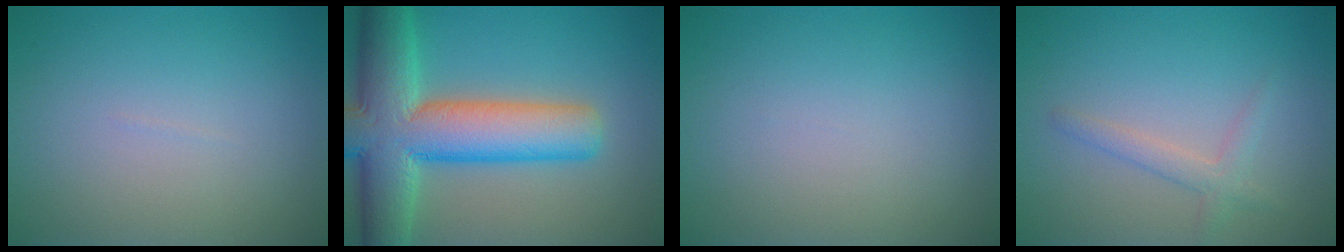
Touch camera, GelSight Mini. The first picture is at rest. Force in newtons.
{"total": 12.2, "press": 12.2, "slide": 0.6}
{"total": 0.0}
{"total": 1.9, "press": 1.9, "slide": 0.1}